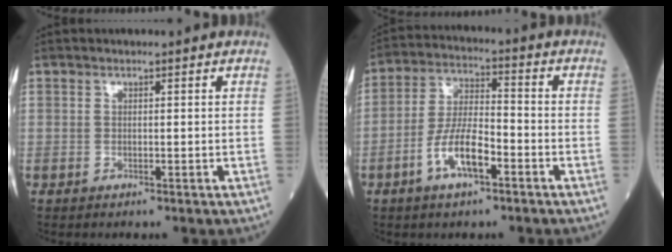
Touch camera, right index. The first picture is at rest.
{"total": 8.5, "force": [-3.9, 2.5, 7.1], "torque": [-0.145, 0.006, -0.074]}